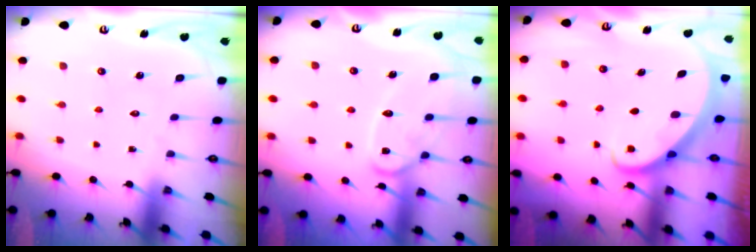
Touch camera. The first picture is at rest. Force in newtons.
{"total": 12.8, "press": 12.8, "slide": 1.1}
{"total": 2.8, "press": 2.8, "slide": 0.2}